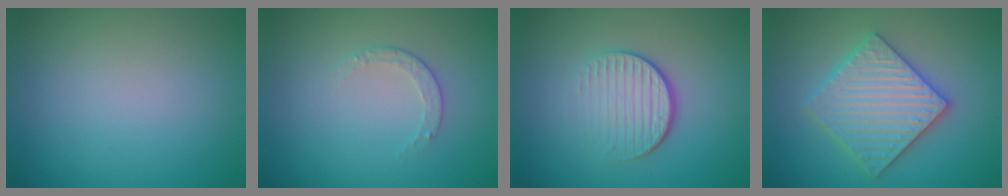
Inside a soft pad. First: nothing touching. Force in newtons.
{"total": 1.2, "press": 0.9, "slide": 0.9}
{"total": 4.0, "press": 2.6, "slide": 3.1}
{"total": 5.8, "press": 5.7, "slide": 1.1}